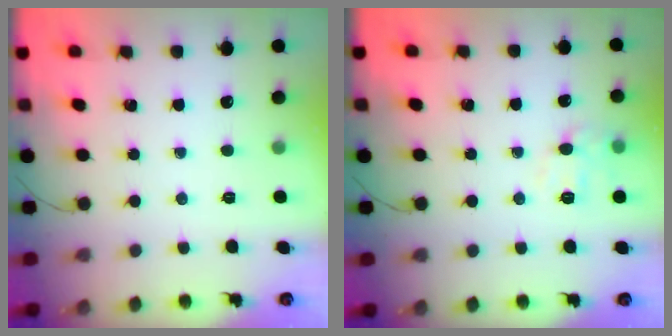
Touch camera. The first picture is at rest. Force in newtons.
{"total": 8.4, "press": 8.3, "slide": 1.2}